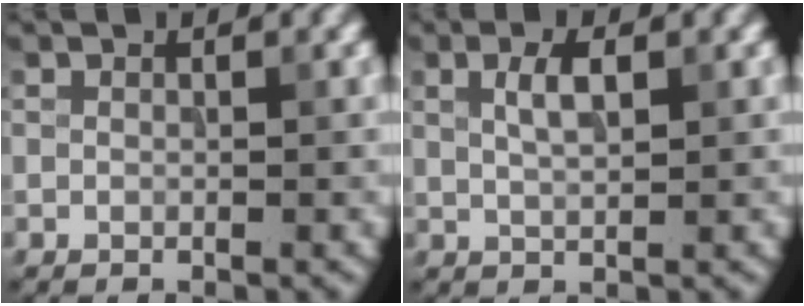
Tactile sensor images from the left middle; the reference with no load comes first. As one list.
[{"total": 2.4, "force": [0.8, 0.9, 2.1], "torque": [-0.040, 0.003, 0.017]}]